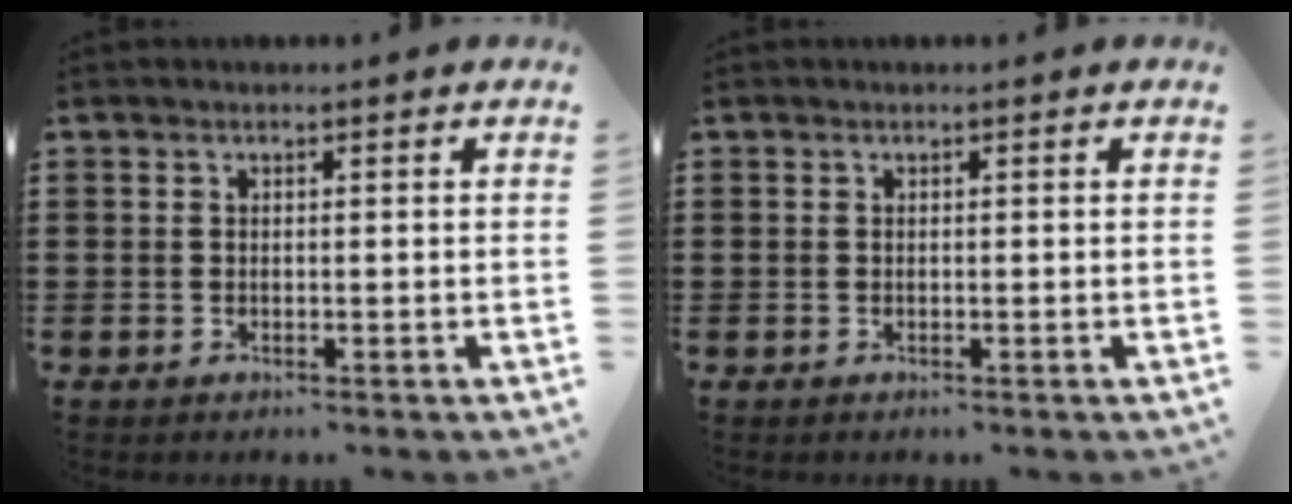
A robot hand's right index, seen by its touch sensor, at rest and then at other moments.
{"total": 0.0}